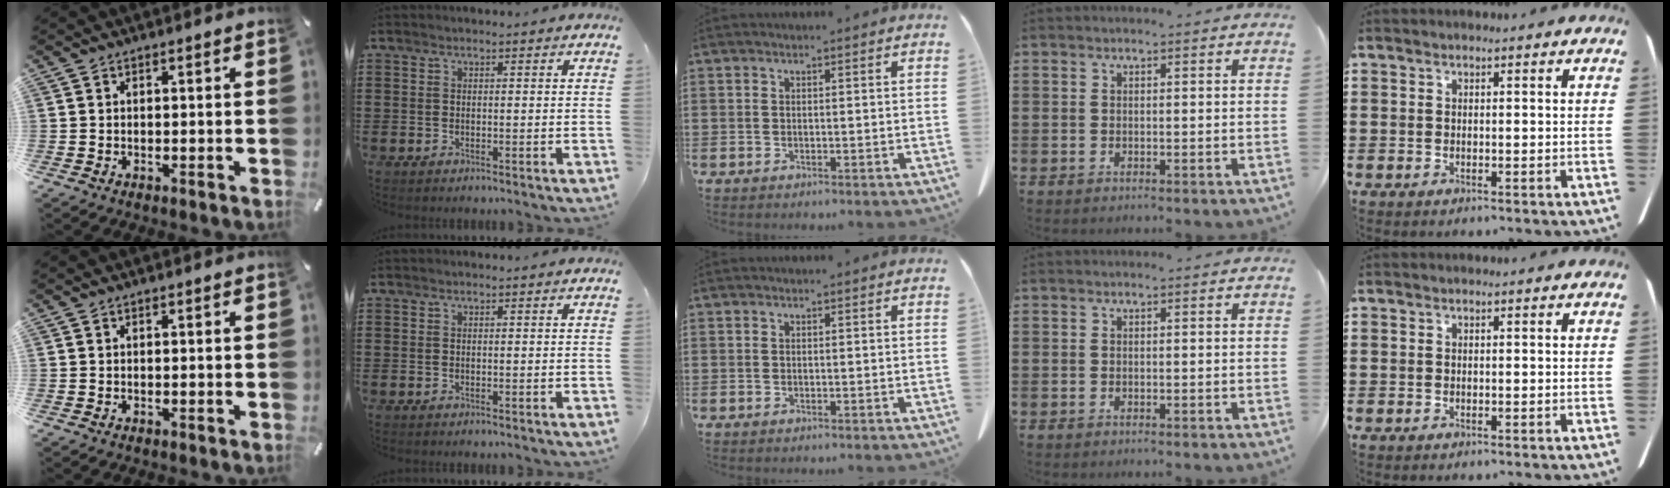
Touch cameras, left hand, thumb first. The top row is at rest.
{}